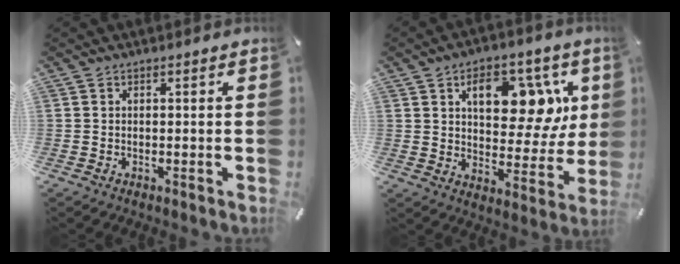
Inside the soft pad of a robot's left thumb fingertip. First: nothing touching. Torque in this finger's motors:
{"motor_torque": [1.17, 1.23, 1.81, -0.97, 0.44]}